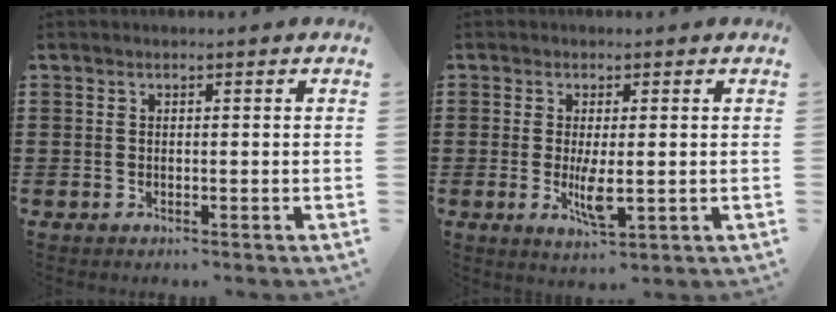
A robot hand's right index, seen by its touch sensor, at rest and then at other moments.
{"total": 4.4, "force": [-0.4, 1.1, 4.2], "torque": [-0.081, -0.011, -0.013]}